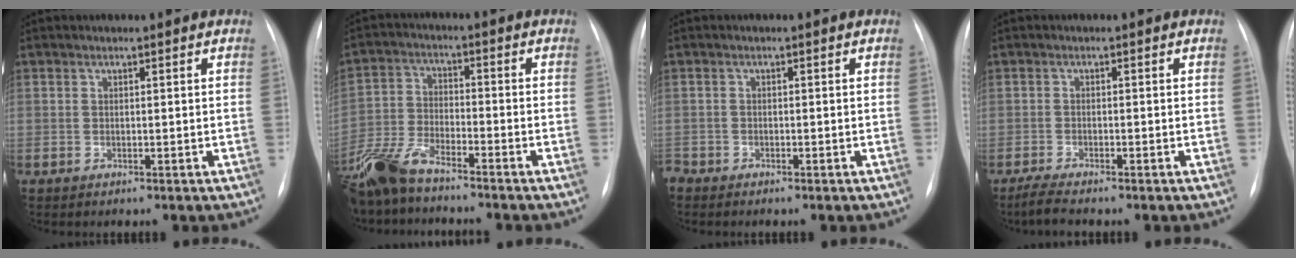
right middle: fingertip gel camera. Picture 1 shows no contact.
{"total": 10.0, "force": [-8.5, 2.1, 4.8], "torque": [-0.110, -0.014, -0.165]}
{"total": 1.5, "force": [-1.4, 0.5, 0.1], "torque": [-0.001, -0.001, -0.022]}
{"total": 3.1, "force": [-2.6, 0.0, 1.6], "torque": [-0.043, -0.012, -0.043]}